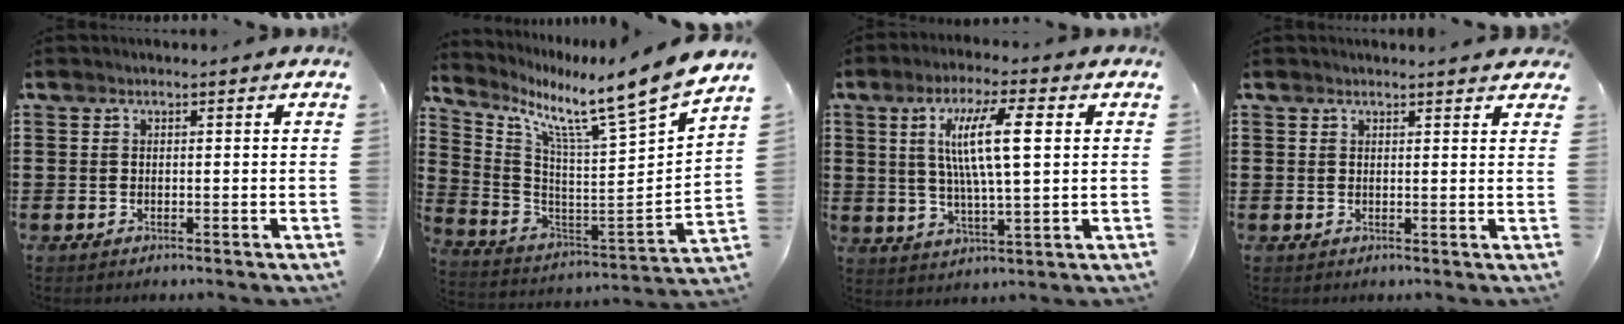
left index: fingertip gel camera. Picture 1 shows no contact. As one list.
[{"total": 9.4, "force": [7.9, -0.8, 5.0], "torque": [-0.118, -0.081, 0.113]}, {"total": 10.8, "force": [2.8, 2.3, 10.1], "torque": [-0.199, 0.012, 0.043]}, {"total": 1.4, "force": [1.3, 0.0, 0.4], "torque": [-0.009, 0.000, 0.026]}]